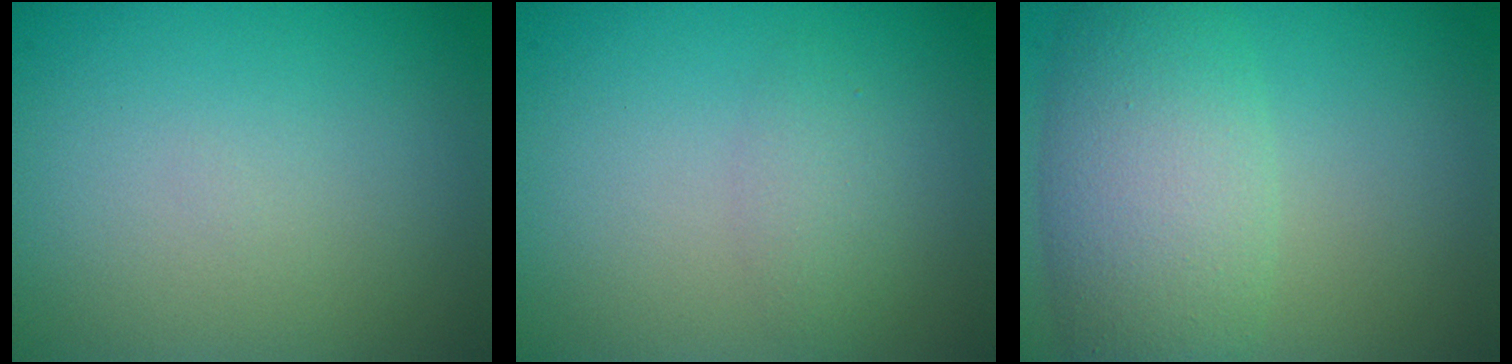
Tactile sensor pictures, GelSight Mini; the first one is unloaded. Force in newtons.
{"total": 1.6, "press": 1.6, "slide": 0.0}
{"total": 4.5, "press": 4.4, "slide": 0.6}